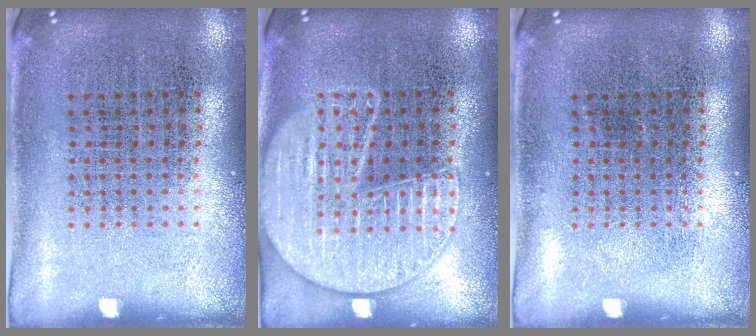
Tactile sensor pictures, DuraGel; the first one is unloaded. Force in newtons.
{"total": 2.0, "press": 2.0, "slide": 0.2}
{"total": 0.0}